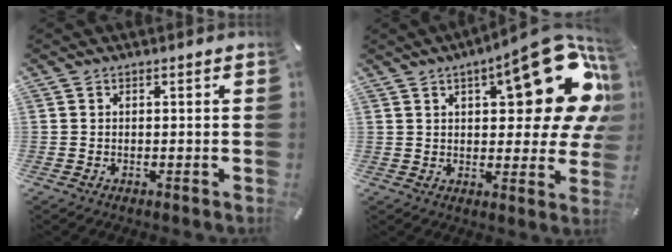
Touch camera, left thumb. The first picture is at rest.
{"total": 22.7, "force": [9.1, 8.6, 19.0], "torque": [-0.238, -0.052, 0.140]}